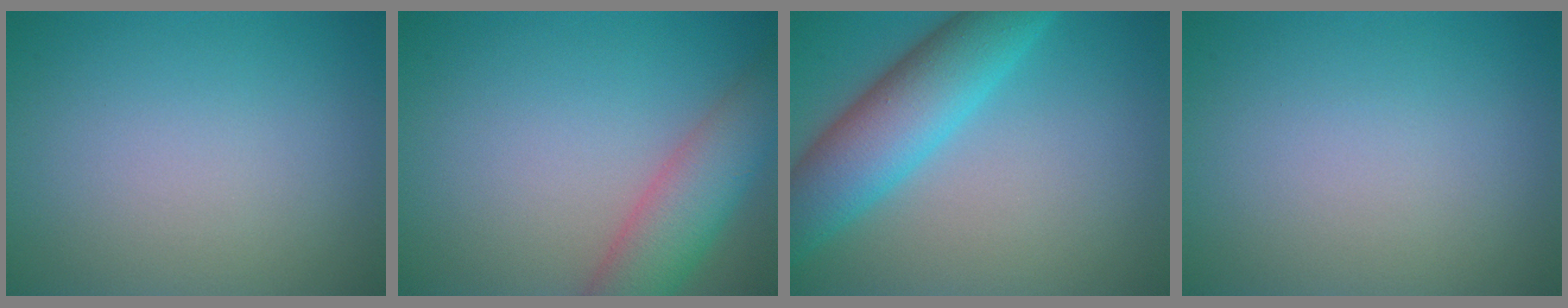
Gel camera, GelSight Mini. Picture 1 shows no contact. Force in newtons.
{"total": 5.5, "press": 5.5, "slide": 0.4}
{"total": 7.4, "press": 7.4, "slide": 0.3}
{"total": 0.0}